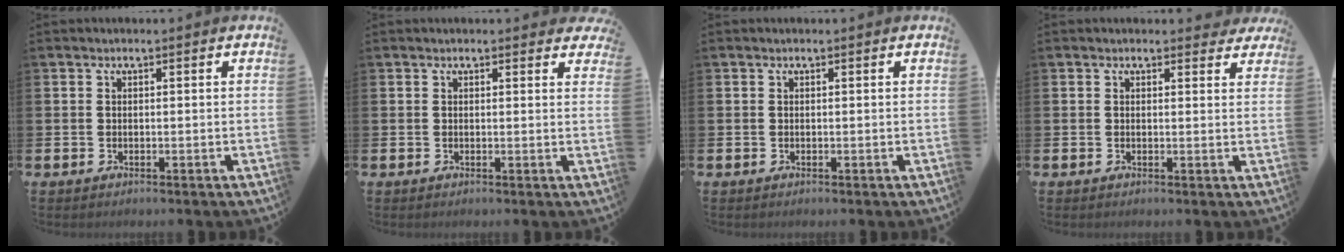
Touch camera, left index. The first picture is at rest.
{"total": 1.0, "force": [0.9, 0.3, 0.1], "torque": [0.006, 0.001, 0.015]}
{"total": 0.0}
{"total": 1.5, "force": [1.4, 0.7, 0.1], "torque": [0.004, 0.002, 0.023]}